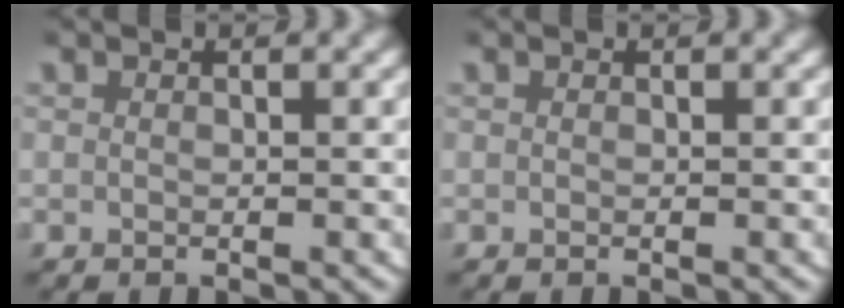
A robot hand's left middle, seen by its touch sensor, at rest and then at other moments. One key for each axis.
{"total": 0.0}